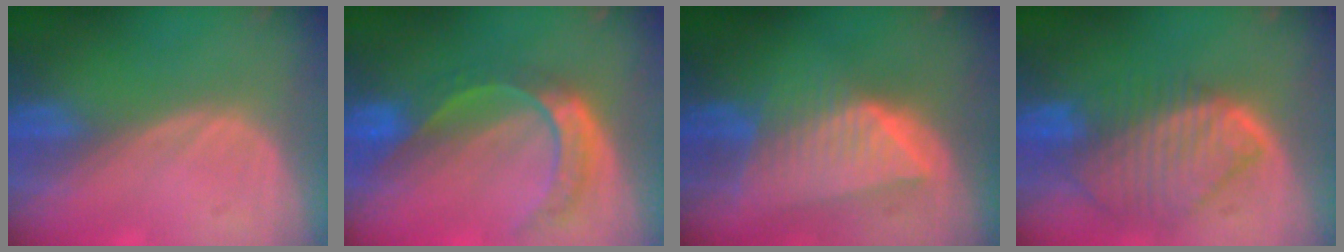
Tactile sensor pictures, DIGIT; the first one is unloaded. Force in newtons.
{"total": 8.5, "press": 7.2, "slide": 4.6}
{"total": 8.4, "press": 7.6, "slide": 3.7}
{"total": 9.9, "press": 8.6, "slide": 4.9}